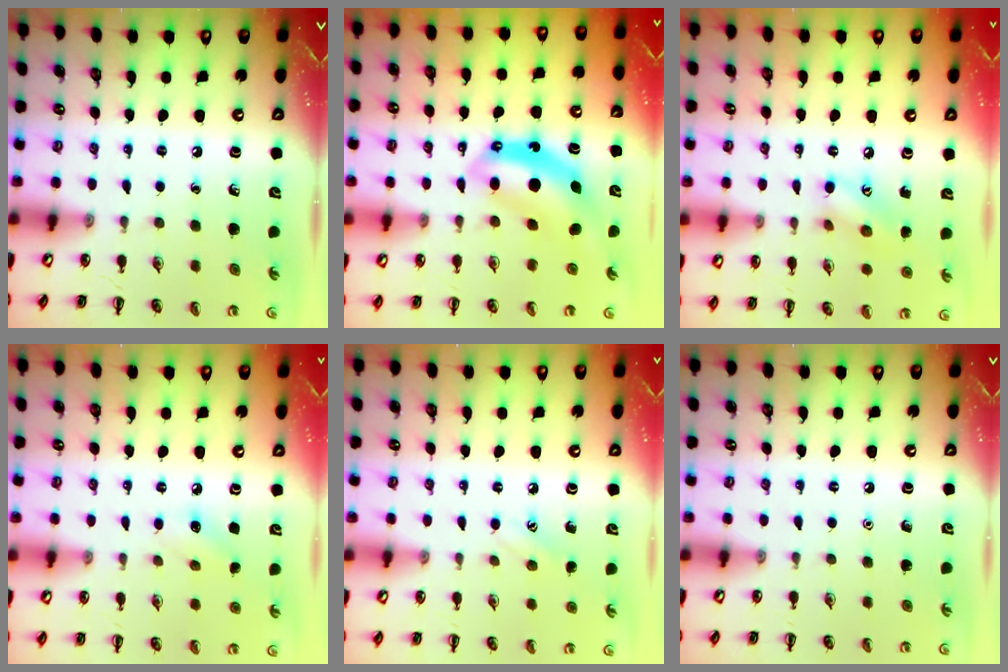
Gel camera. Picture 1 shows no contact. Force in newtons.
{"total": 7.1, "press": 7.0, "slide": 1.5}
{"total": 9.2, "press": 9.2, "slide": 0.4}
{"total": 5.8, "press": 5.6, "slide": 1.3}
{"total": 6.9, "press": 6.7, "slide": 1.8}
{"total": 1.6, "press": 1.6, "slide": 0.1}